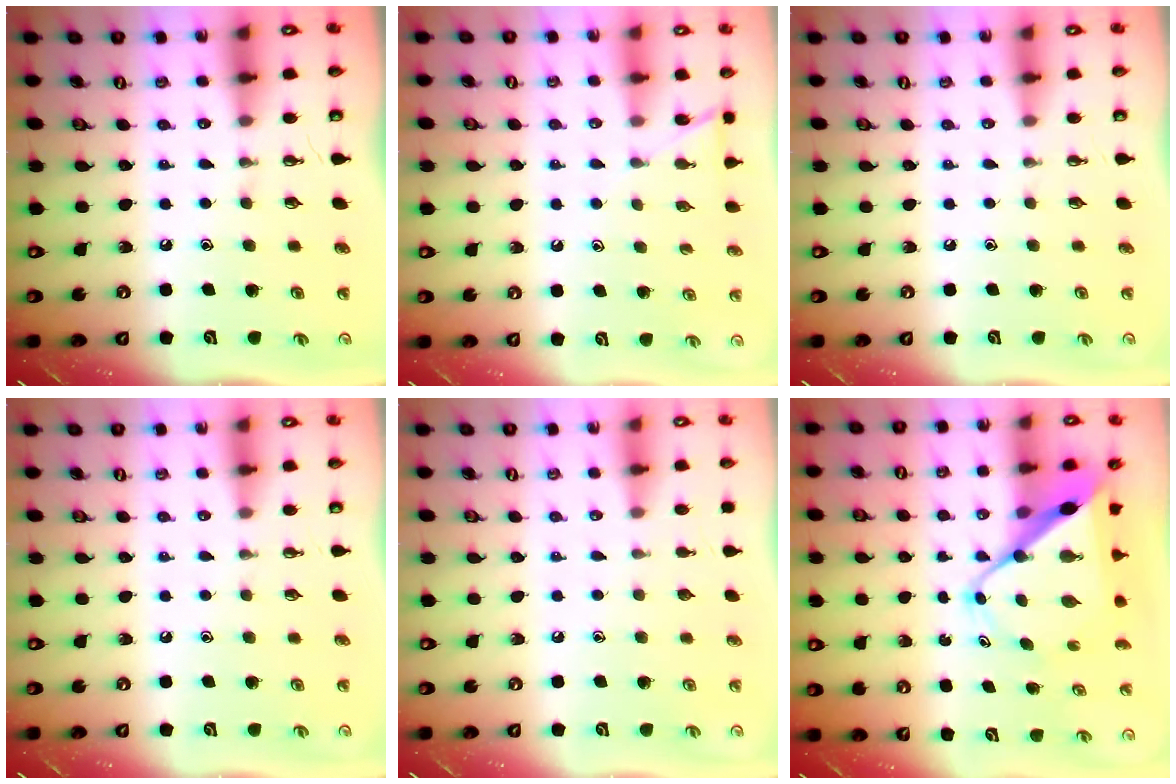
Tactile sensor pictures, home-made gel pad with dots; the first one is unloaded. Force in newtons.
{"total": 5.7, "press": 5.7, "slide": 0.5}
{"total": 0.0}
{"total": 0.0}
{"total": 0.0}
{"total": 12.1, "press": 12.1, "slide": 1.1}